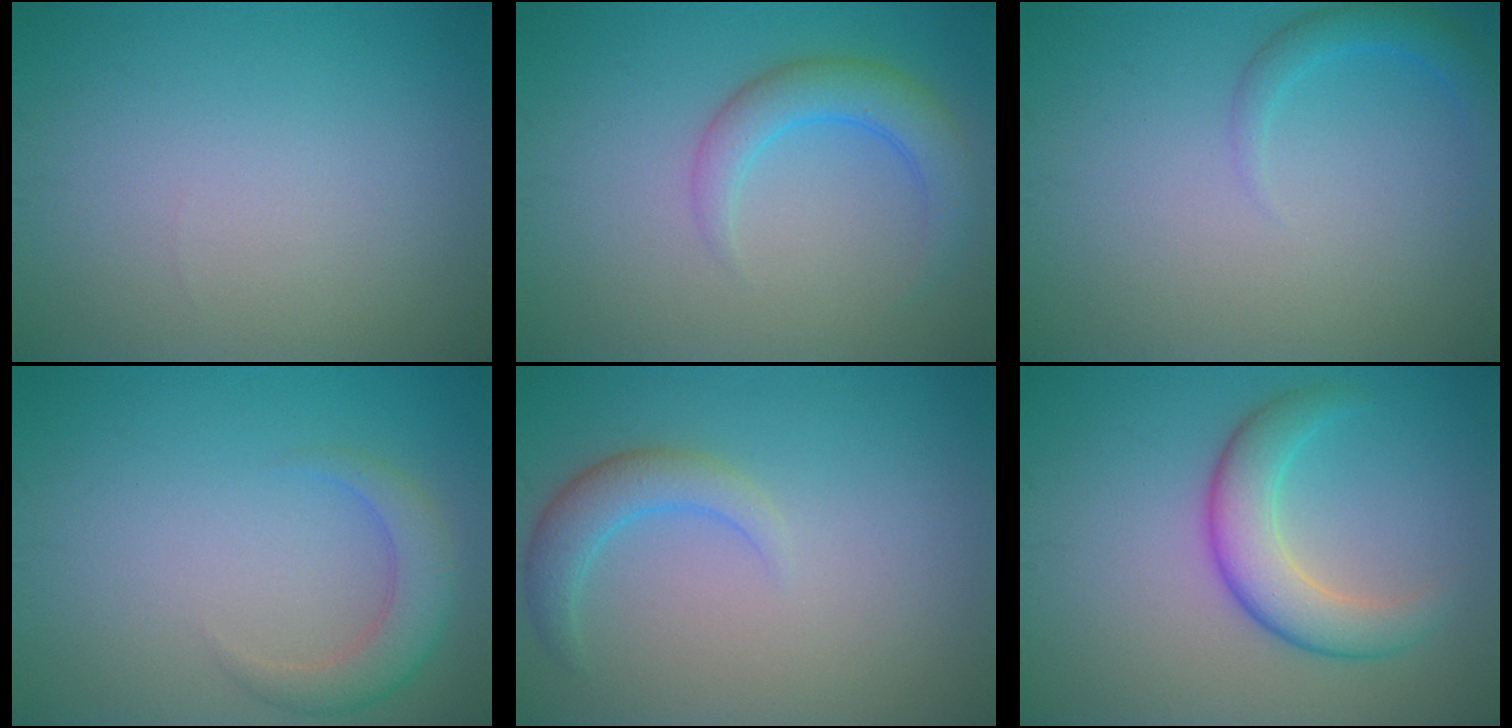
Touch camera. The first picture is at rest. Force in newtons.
{"total": 3.7, "press": 3.7, "slide": 0.2}
{"total": 1.8, "press": 1.8, "slide": 0.2}
{"total": 3.0, "press": 3.0, "slide": 0.3}
{"total": 2.8, "press": 2.8, "slide": 0.3}
{"total": 4.2, "press": 4.2, "slide": 0.1}